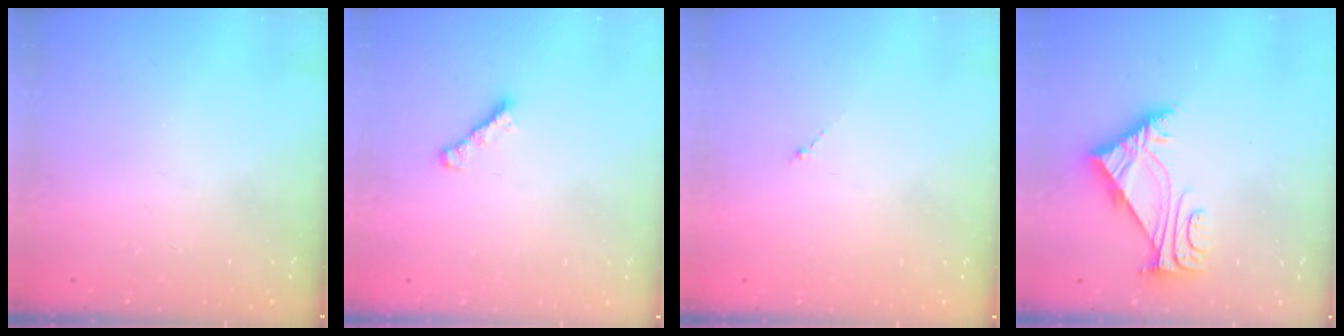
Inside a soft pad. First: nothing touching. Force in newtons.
{"total": 1.6, "press": 1.4, "slide": 0.6}
{"total": 0.0}
{"total": 6.2, "press": 6.2, "slide": 0.7}